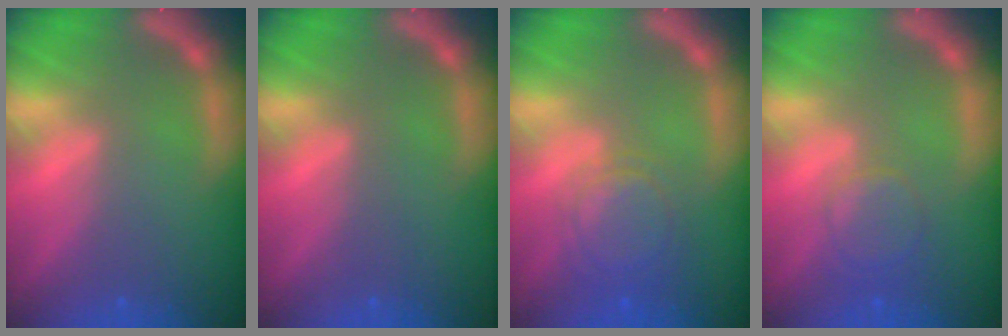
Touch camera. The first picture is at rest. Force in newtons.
{"total": 0.0}
{"total": 5.1}
{"total": 3.5}